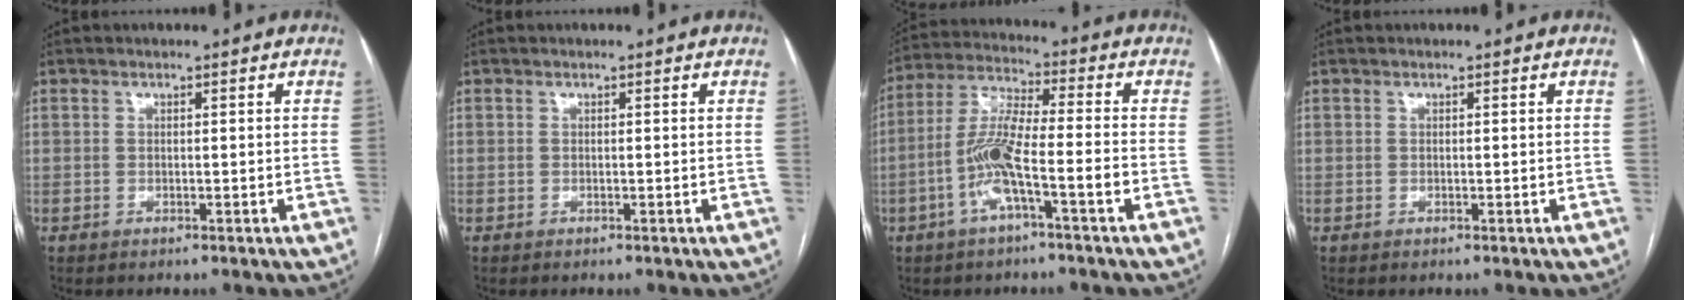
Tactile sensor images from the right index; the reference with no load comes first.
{"total": 0.0}
{"total": 9.6, "force": [-3.5, 0.8, 9.0], "torque": [-0.184, 0.015, -0.071]}
{"total": 0.0}